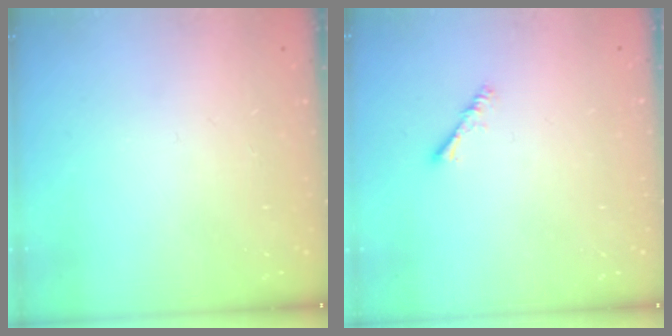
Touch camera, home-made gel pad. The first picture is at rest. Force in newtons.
{"total": 2.3, "press": 2.3, "slide": 0.4}